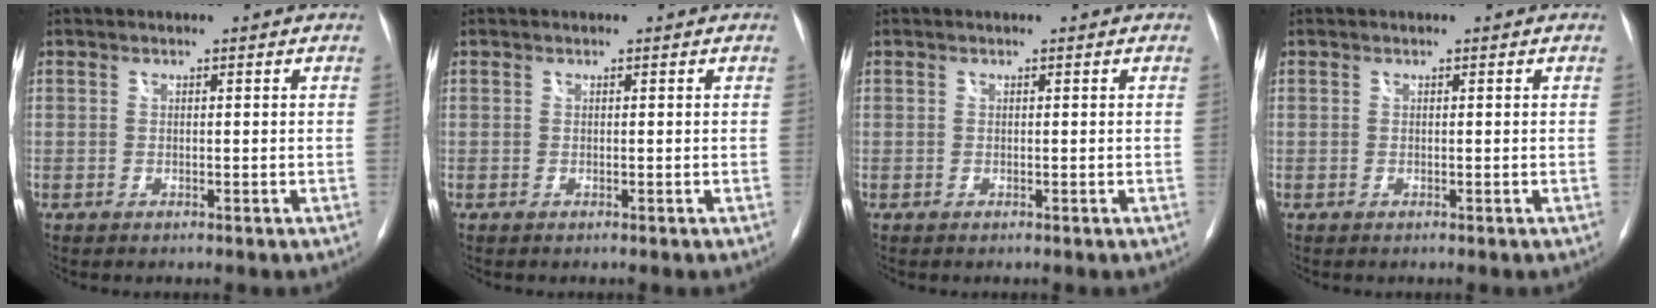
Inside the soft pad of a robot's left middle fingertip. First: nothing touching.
{"total": 0.0}
{"total": 0.0}
{"total": 0.0}